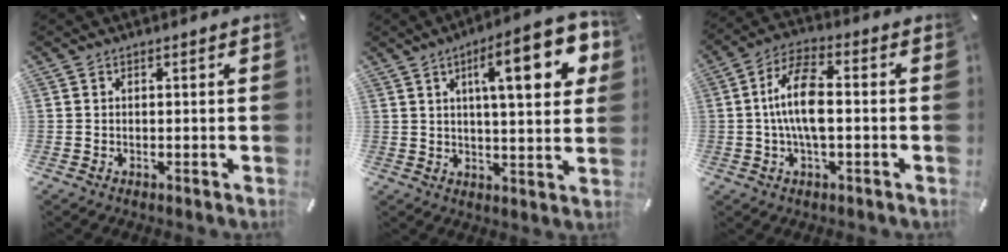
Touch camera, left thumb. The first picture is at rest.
{"total": 17.2, "force": [6.4, 4.9, 15.2], "torque": [-0.216, -0.016, 0.090]}
{"total": 10.9, "force": [-0.6, 4.4, 9.9], "torque": [-0.203, 0.002, -0.012]}